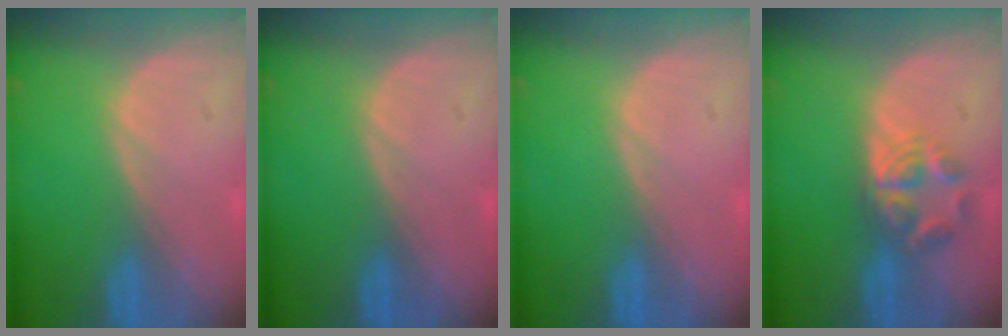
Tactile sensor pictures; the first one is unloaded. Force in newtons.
{"total": 0.0}
{"total": 0.0}
{"total": 5.8, "press": 4.7, "slide": 3.4}